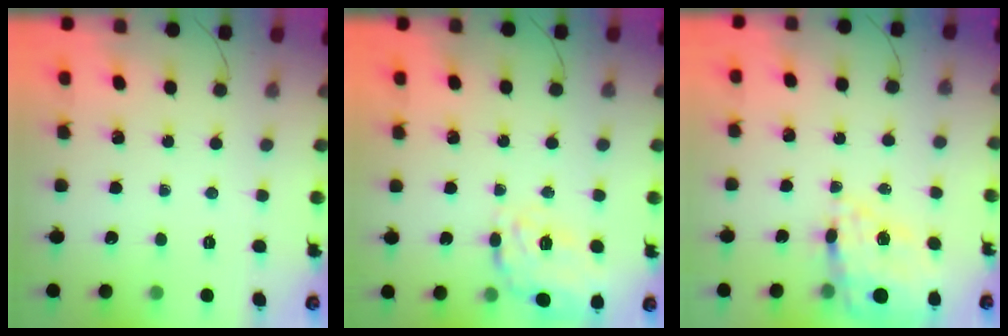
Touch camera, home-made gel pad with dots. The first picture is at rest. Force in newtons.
{"total": 20.2, "press": 20.1, "slide": 2.2}
{"total": 18.4, "press": 18.0, "slide": 4.0}